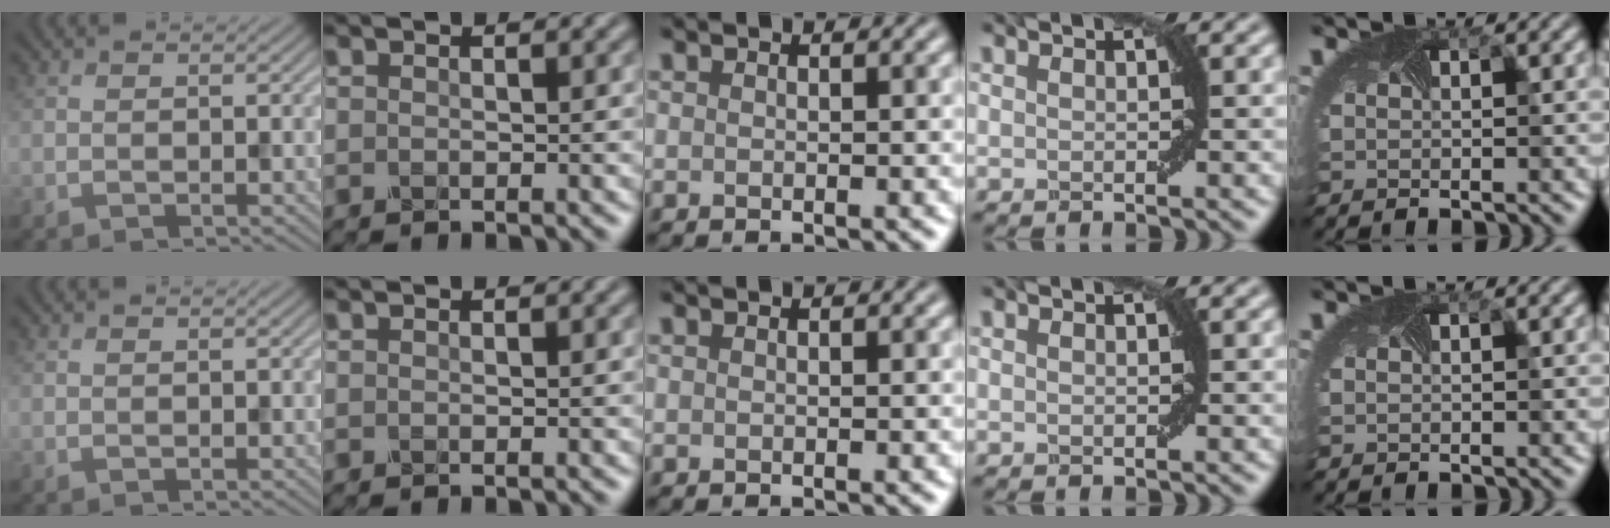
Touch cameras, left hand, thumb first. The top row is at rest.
{}